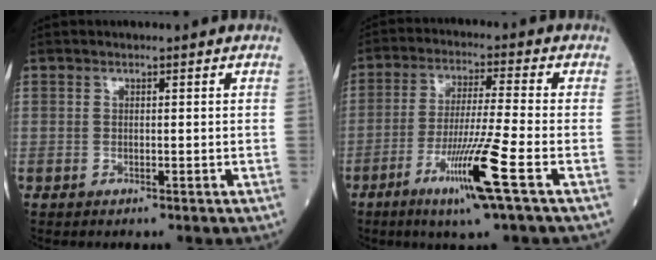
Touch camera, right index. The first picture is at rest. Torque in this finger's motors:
{"motor_torque": [1.72, -0.43, 0.90, 0.21]}